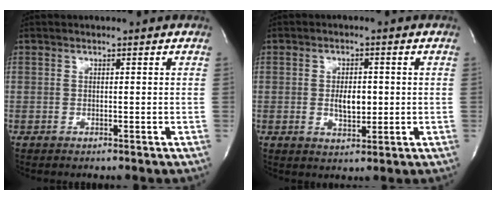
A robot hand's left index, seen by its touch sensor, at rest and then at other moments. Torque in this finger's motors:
{"motor_torque": [0.20, -0.15, 0.10, 0.04]}